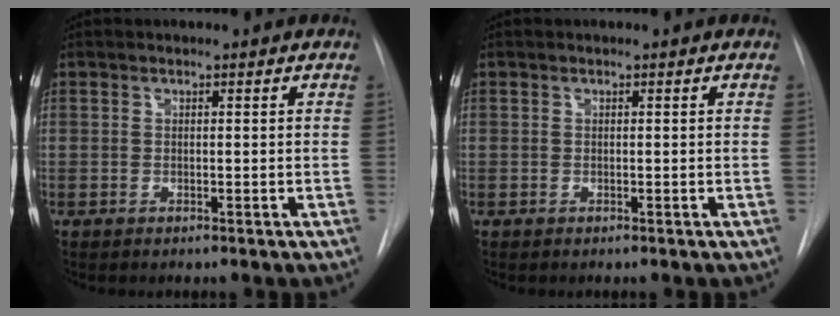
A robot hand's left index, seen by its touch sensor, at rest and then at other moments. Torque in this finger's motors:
{"motor_torque": [0.00, 0.00, 0.01, 0.00]}